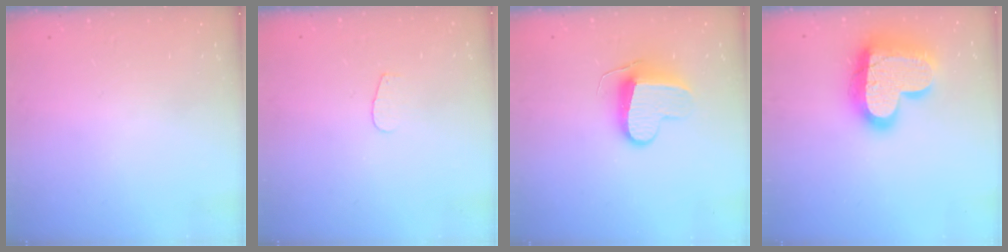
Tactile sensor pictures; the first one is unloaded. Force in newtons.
{"total": 3.7, "press": 3.7, "slide": 0.4}
{"total": 10.4, "press": 10.4, "slide": 0.5}
{"total": 22.4, "press": 22.4, "slide": 1.4}